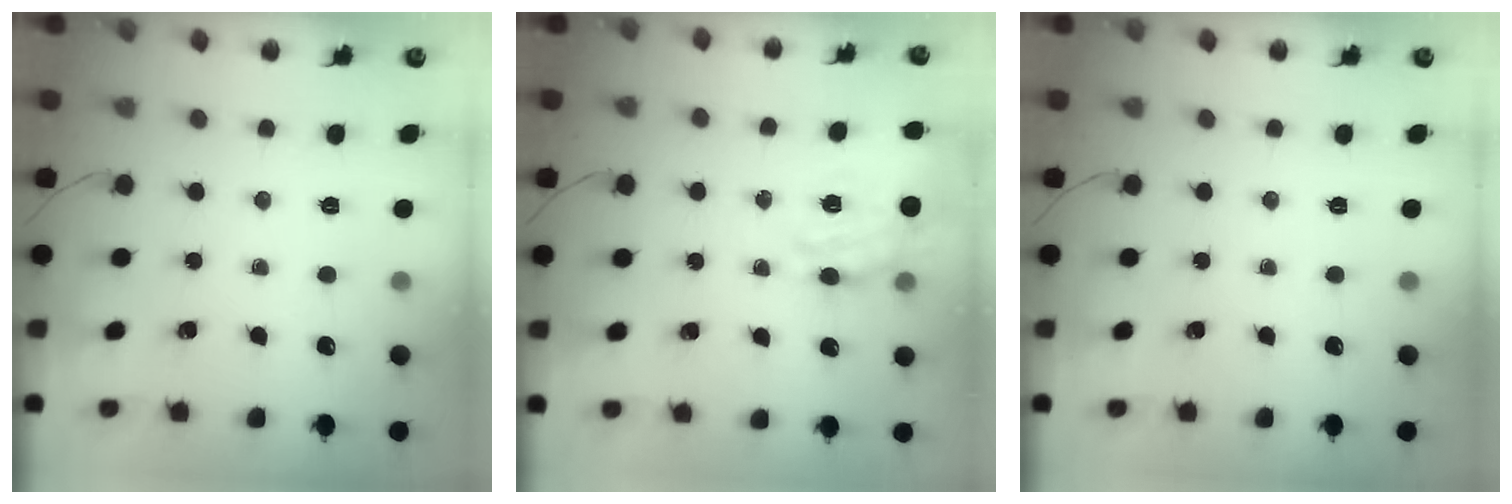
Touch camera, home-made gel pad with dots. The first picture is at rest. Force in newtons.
{"total": 17.4, "press": 17.0, "slide": 3.4}
{"total": 0.0}